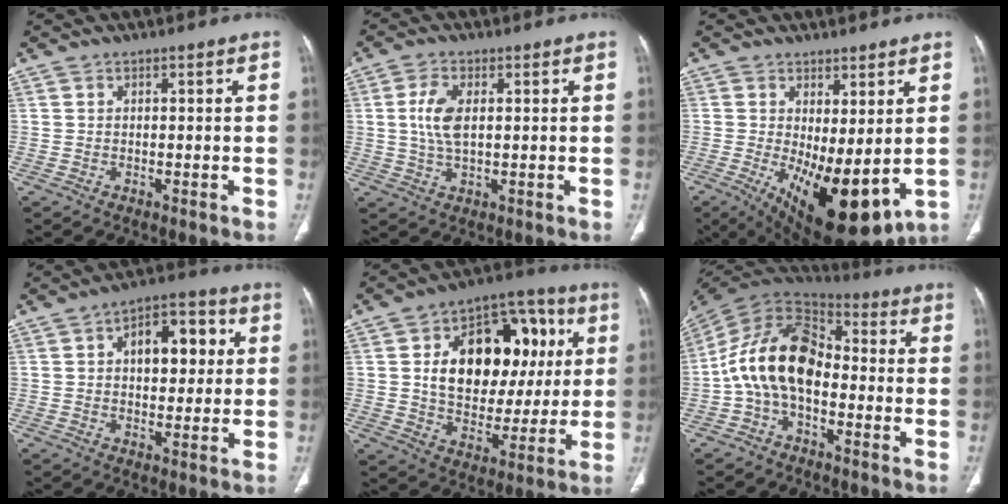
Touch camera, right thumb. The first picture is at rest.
{"total": 6.3, "force": [1.0, 3.1, 5.4], "torque": [-0.119, -0.002, 0.019]}
{"total": 15.3, "force": [-1.8, 6.3, 13.9], "torque": [-0.218, -0.030, -0.002]}
{"total": 11.1, "force": [2.4, 6.4, 8.8], "torque": [-0.094, 0.017, 0.030]}
{"total": 23.8, "force": [4.9, 15.3, 17.5], "torque": [-0.213, 0.017, 0.080]}
{"total": 16.1, "force": [-2.3, 10.0, 12.4], "torque": [-0.218, 0.056, -0.053]}